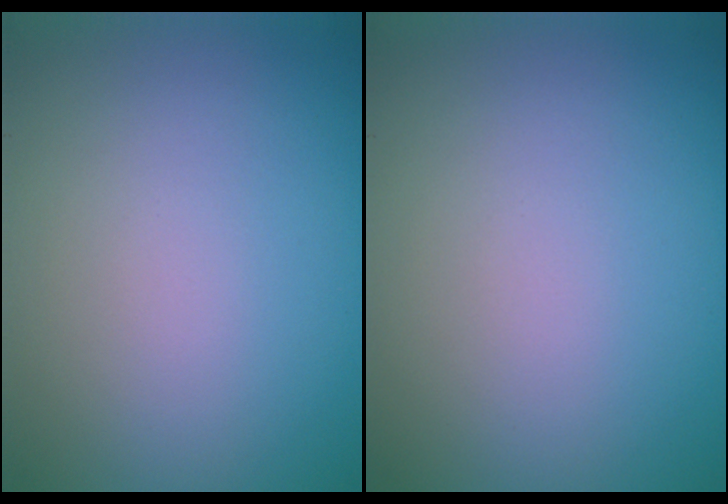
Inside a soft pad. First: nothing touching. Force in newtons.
{"total": 0.0}